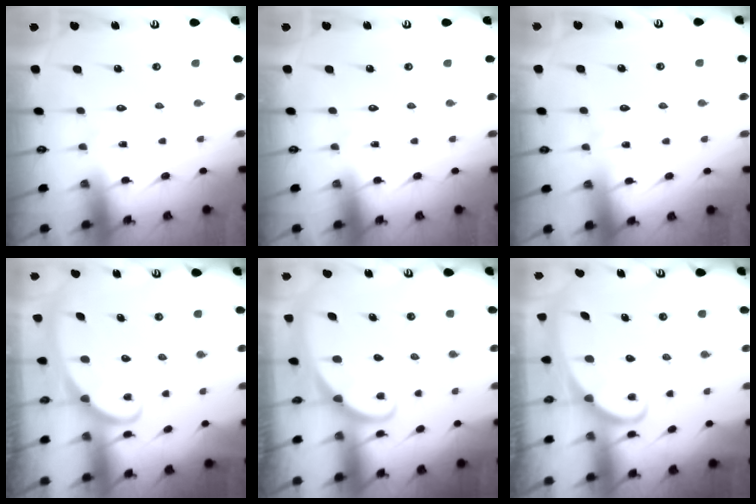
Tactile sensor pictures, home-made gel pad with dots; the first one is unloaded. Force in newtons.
{"total": 0.0}
{"total": 2.5, "press": 2.5, "slide": 0.4}
{"total": 2.4, "press": 2.4, "slide": 0.3}
{"total": 1.8, "press": 1.8, "slide": 0.1}
{"total": 2.4, "press": 2.3, "slide": 0.3}